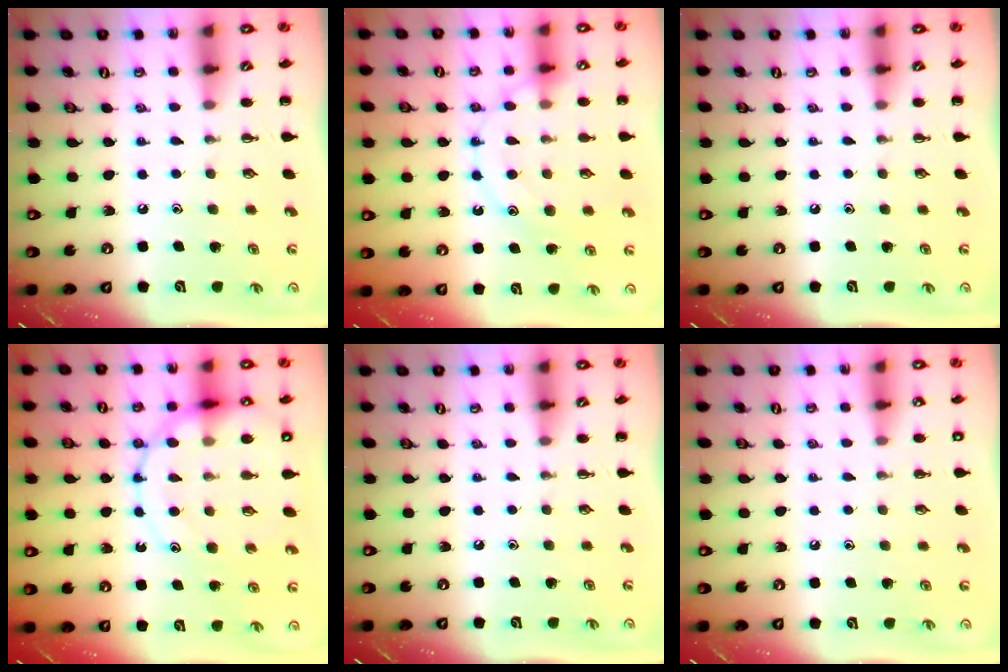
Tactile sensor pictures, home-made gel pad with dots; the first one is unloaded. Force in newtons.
{"total": 12.7, "press": 12.7, "slide": 0.8}
{"total": 0.0}
{"total": 17.0, "press": 16.8, "slide": 3.0}
{"total": 0.0}
{"total": 2.3, "press": 2.2, "slide": 0.7}